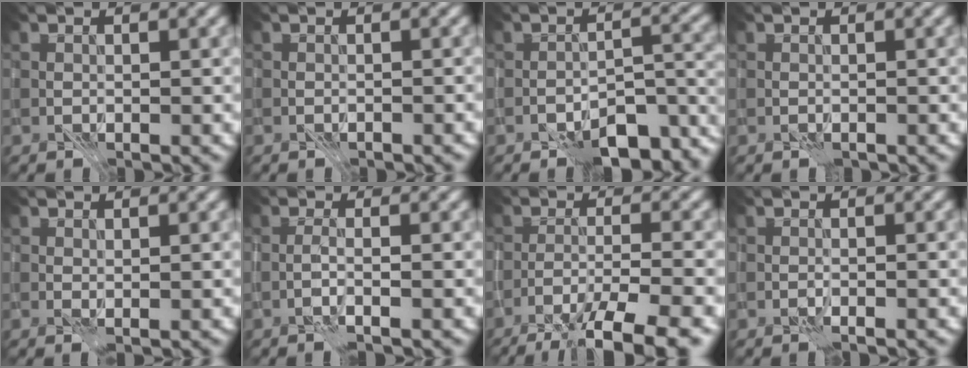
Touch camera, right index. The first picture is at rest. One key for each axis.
{"total": 0.7, "fx": -0.7, "fy": 0.2, "fz": 0.2, "tx": -0.002, "ty": 0.001, "tz": -0.009}
{"total": 7.5, "fx": -5.3, "fy": 2.8, "fz": 4.5, "tx": -0.049, "ty": 0.010, "tz": -0.084}
{"total": 0.0}
{"total": 0.8, "fx": 0.6, "fy": 0.0, "fz": 0.6, "tx": -0.012, "ty": 0.001, "tz": 0.012}
{"total": 1.1, "fx": 0.0, "fy": 0.2, "fz": 1.1, "tx": -0.016, "ty": 0.010, "tz": -0.011}
{"total": 8.1, "fx": -5.4, "fy": 1.7, "fz": 5.8, "tx": -0.088, "ty": 0.000, "tz": -0.083}
{"total": 0.0}